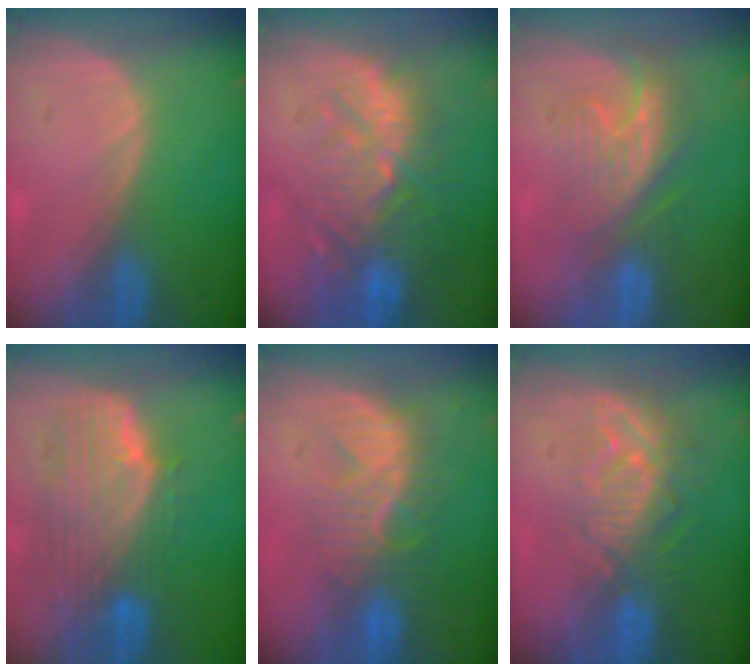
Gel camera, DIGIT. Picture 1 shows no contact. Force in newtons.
{"total": 11.2, "press": 9.9, "slide": 5.4}
{"total": 8.5, "press": 7.5, "slide": 4.1}
{"total": 10.0, "press": 8.9, "slide": 4.6}
{"total": 8.0, "press": 7.9, "slide": 1.1}
{"total": 9.5, "press": 8.2, "slide": 4.7}